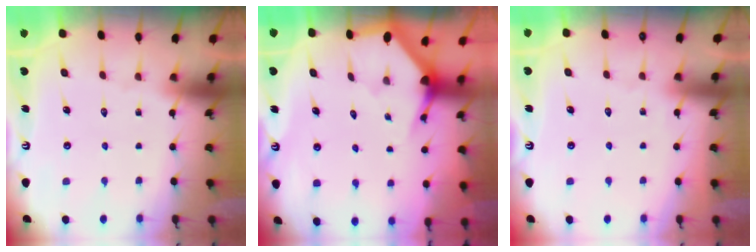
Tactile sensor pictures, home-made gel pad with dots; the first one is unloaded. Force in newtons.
{"total": 3.0, "press": 3.0, "slide": 0.1}
{"total": 3.2, "press": 3.2, "slide": 0.4}